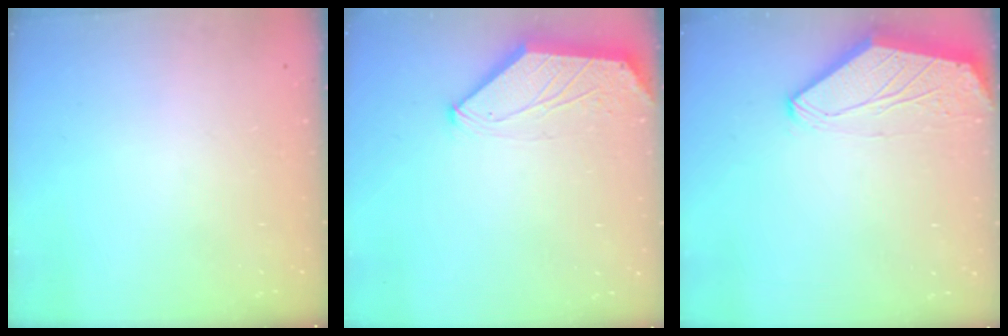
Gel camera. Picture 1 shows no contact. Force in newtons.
{"total": 1.3, "press": 1.3, "slide": 0.3}
{"total": 0.0}